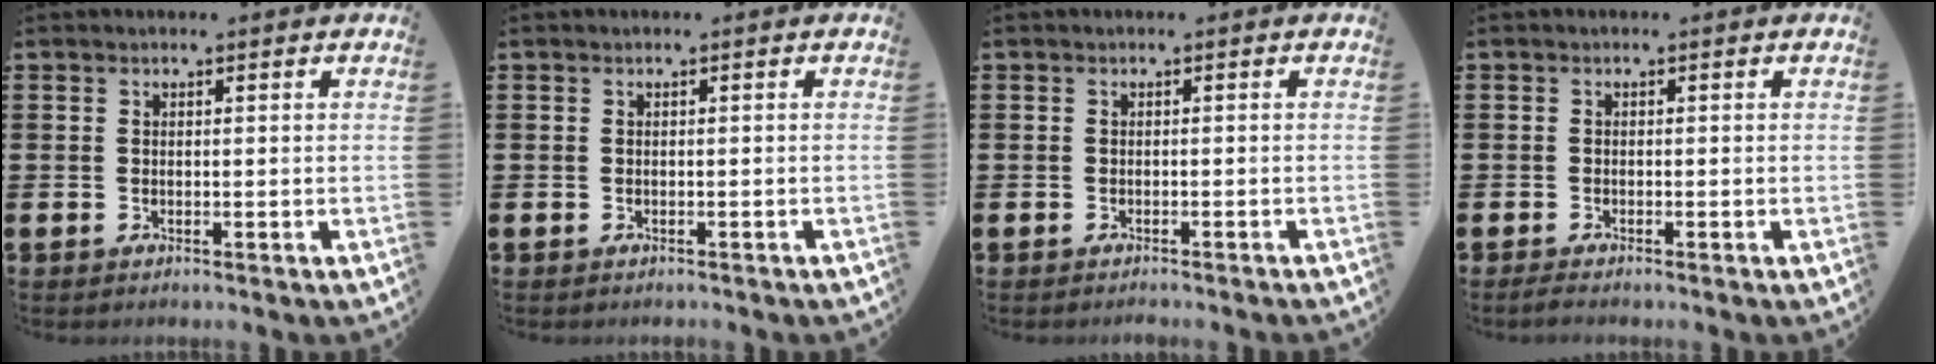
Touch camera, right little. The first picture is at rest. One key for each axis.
{"total": 0.0}
{"total": 0.6, "fx": -0.6, "fy": -0.1, "fz": 0.1, "tx": -0.001, "ty": -0.001, "tz": -0.012}
{"total": 0.8, "fx": -0.6, "fy": 0.0, "fz": 0.5, "tx": -0.008, "ty": -0.001, "tz": -0.013}